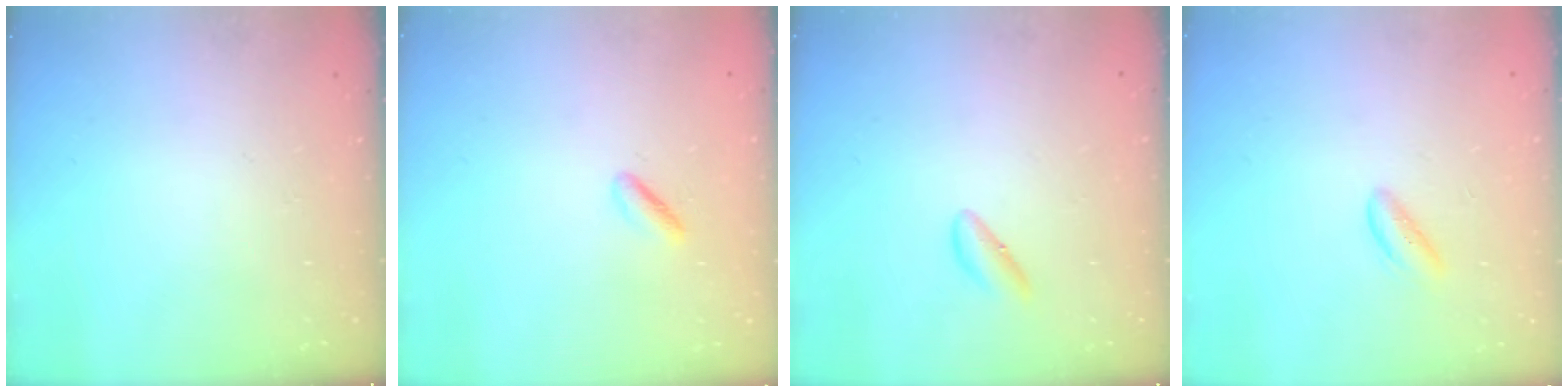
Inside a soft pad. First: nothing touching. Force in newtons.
{"total": 1.1, "press": 0.9, "slide": 0.7}
{"total": 2.8, "press": 2.7, "slide": 0.8}
{"total": 2.1, "press": 2.1, "slide": 0.3}